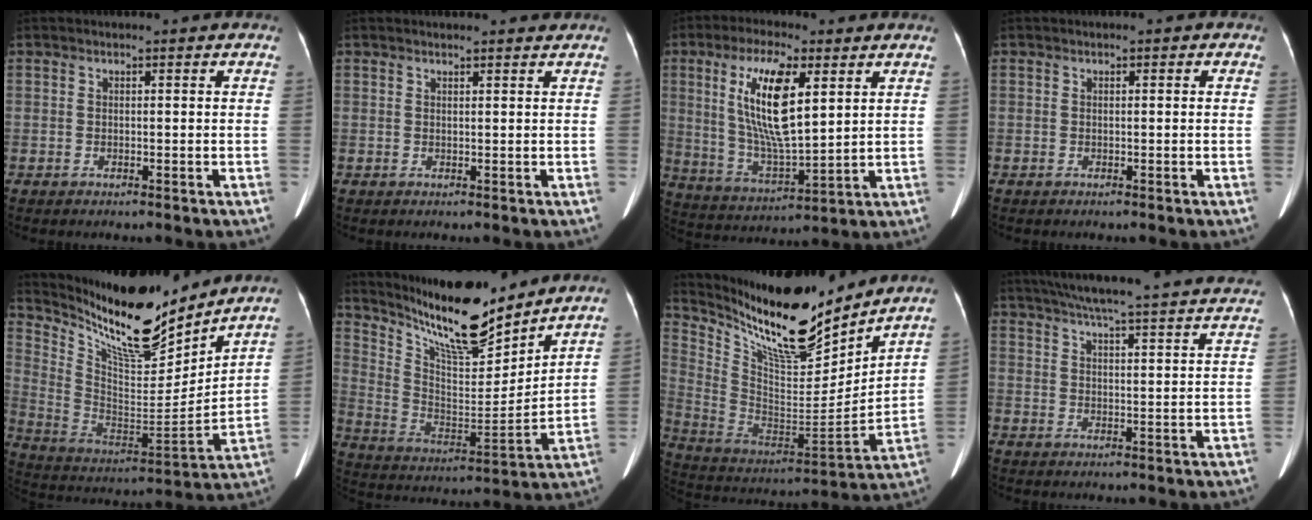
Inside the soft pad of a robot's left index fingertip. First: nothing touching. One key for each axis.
{"total": 2.5, "fx": 2.4, "fy": 0.5, "fz": 0.7, "tx": -0.013, "ty": 0.013, "tz": 0.027}
{"total": 13.7, "fx": 4.5, "fy": 3.4, "fz": 12.4, "tx": -0.253, "ty": 0.000, "tz": 0.086}
{"total": 0.7, "fx": -0.1, "fy": 0.7, "fz": 0.3, "tx": 0.003, "ty": 0.005, "tz": -0.006}
{"total": 19.2, "fx": 16.7, "fy": 2.8, "fz": 9.1, "tx": -0.177, "ty": -0.028, "tz": 0.293}
{"total": 17.7, "fx": 15.3, "fy": 2.5, "fz": 8.6, "tx": -0.163, "ty": -0.013, "tz": 0.272}
{"total": 21.5, "fx": 18.2, "fy": 3.1, "fz": 11.0, "tx": -0.210, "ty": -0.027, "tz": 0.315}
{"total": 30.4, "fx": 27.8, "fy": 1.7, "fz": 12.1, "tx": -0.198, "ty": -0.029, "tz": 0.342}